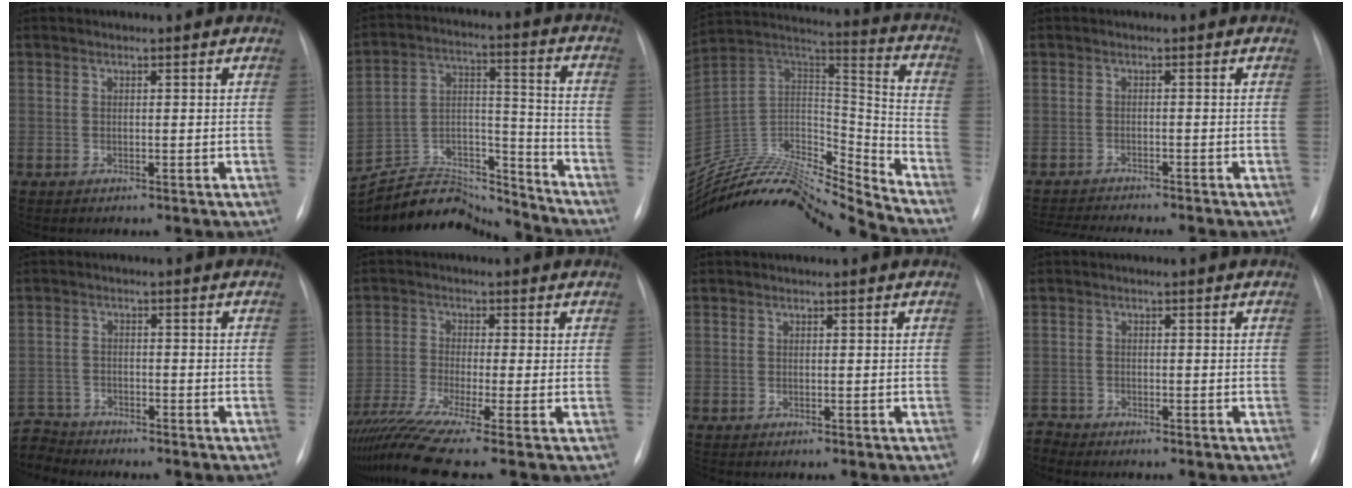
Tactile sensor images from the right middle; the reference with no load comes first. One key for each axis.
{"total": 19.5, "fx": -18.9, "fy": 3.8, "fz": 3.2, "tx": -0.078, "ty": 0.038, "tz": -0.305}
{"total": 24.7, "fx": -23.6, "fy": 1.5, "fz": 7.1, "tx": -0.144, "ty": 0.025, "tz": -0.400}
{"total": 10.5, "fx": -9.7, "fy": 0.8, "fz": 4.1, "tx": -0.056, "ty": -0.010, "tz": -0.136}
{"total": 6.0, "fx": -5.8, "fy": 1.6, "fz": -0.8, "tx": 0.014, "ty": -0.002, "tz": -0.115}
{"total": 11.8, "fx": -8.8, "fy": -0.9, "fz": 7.8, "tx": -0.160, "ty": -0.023, "tz": -0.157}
{"total": 0.0}
{"total": 1.8, "fx": -1.6, "fy": 0.0, "fz": -0.7, "tx": 0.018, "ty": -0.009, "tz": -0.032}